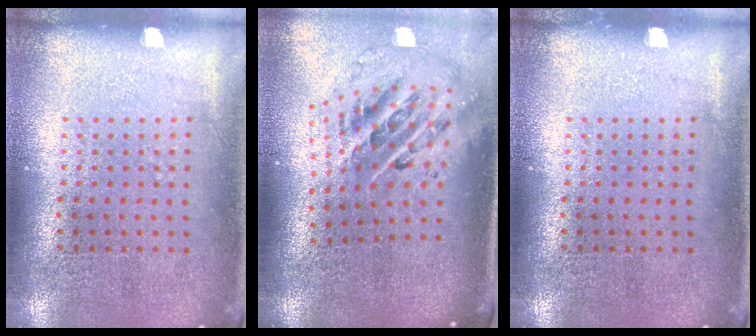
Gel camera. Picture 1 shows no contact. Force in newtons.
{"total": 2.6, "press": 1.8, "slide": 2.0}
{"total": 0.0}